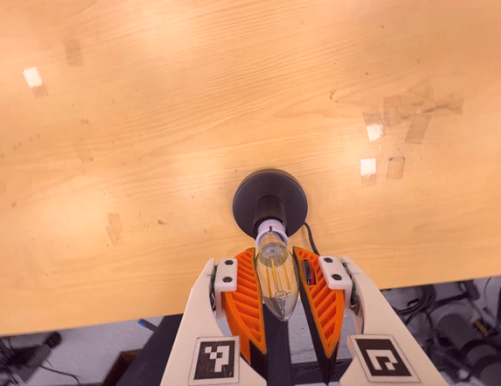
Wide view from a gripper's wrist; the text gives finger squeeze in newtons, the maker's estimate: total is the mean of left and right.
{"total": 12.5, "left": 12.1, "right": 12.9}